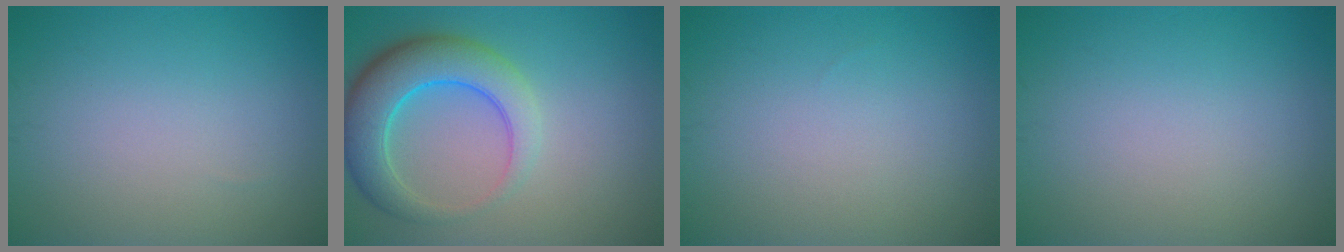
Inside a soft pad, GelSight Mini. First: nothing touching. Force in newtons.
{"total": 6.6, "press": 6.6, "slide": 0.3}
{"total": 0.0}
{"total": 0.0}